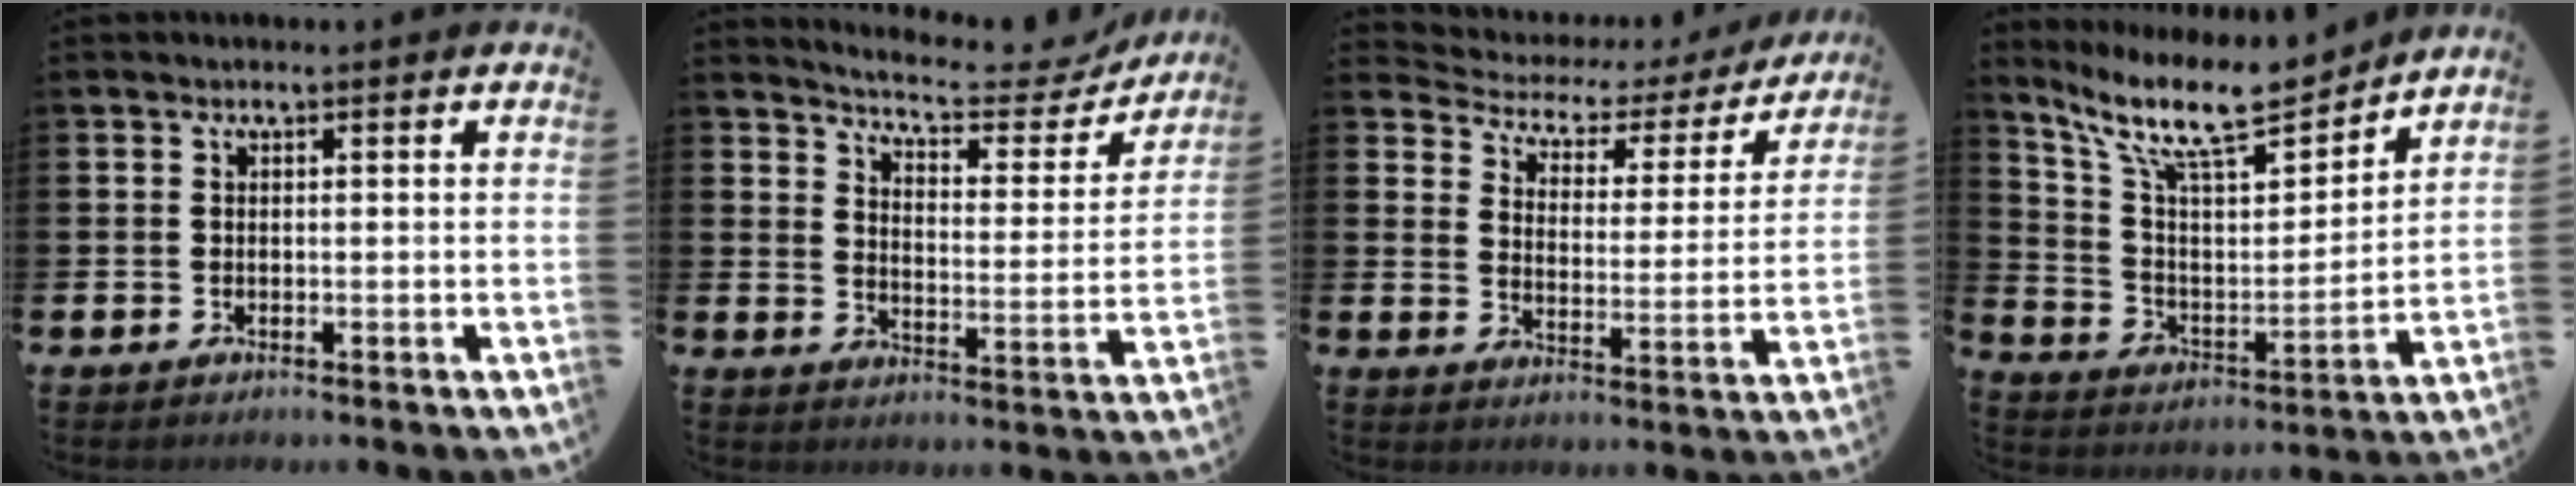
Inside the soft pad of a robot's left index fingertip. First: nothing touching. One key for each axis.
{"total": 5.8, "fx": 5.4, "fy": 1.1, "fz": 1.6, "tx": -0.054, "ty": -0.043, "tz": 0.087}
{"total": 4.0, "fx": 3.1, "fy": 2.3, "fz": 0.8, "tx": -0.044, "ty": -0.025, "tz": 0.043}
{"total": 11.9, "fx": 10.0, "fy": 2.8, "fz": 5.8, "tx": -0.146, "ty": -0.057, "tz": 0.174}